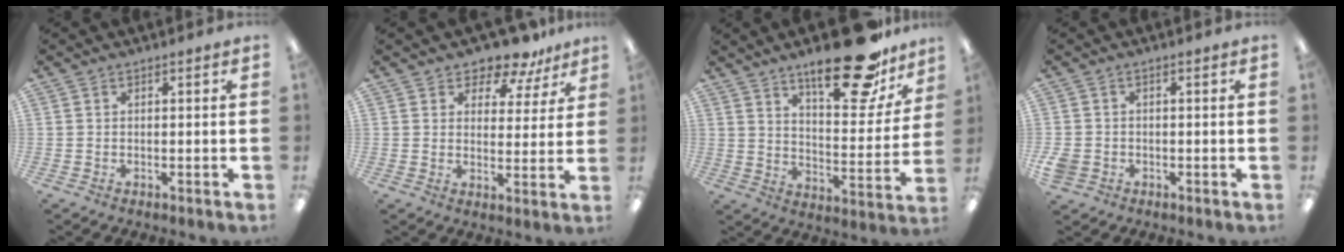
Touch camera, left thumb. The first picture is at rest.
{"total": 7.3, "force": [6.6, 3.0, 1.3], "torque": [-0.019, -0.056, 0.118]}
{"total": 22.1, "force": [15.6, 7.9, 13.4], "torque": [-0.184, -0.097, 0.254]}
{"total": 2.6, "force": [-1.2, 2.2, 0.7], "torque": [-0.017, 0.001, -0.024]}